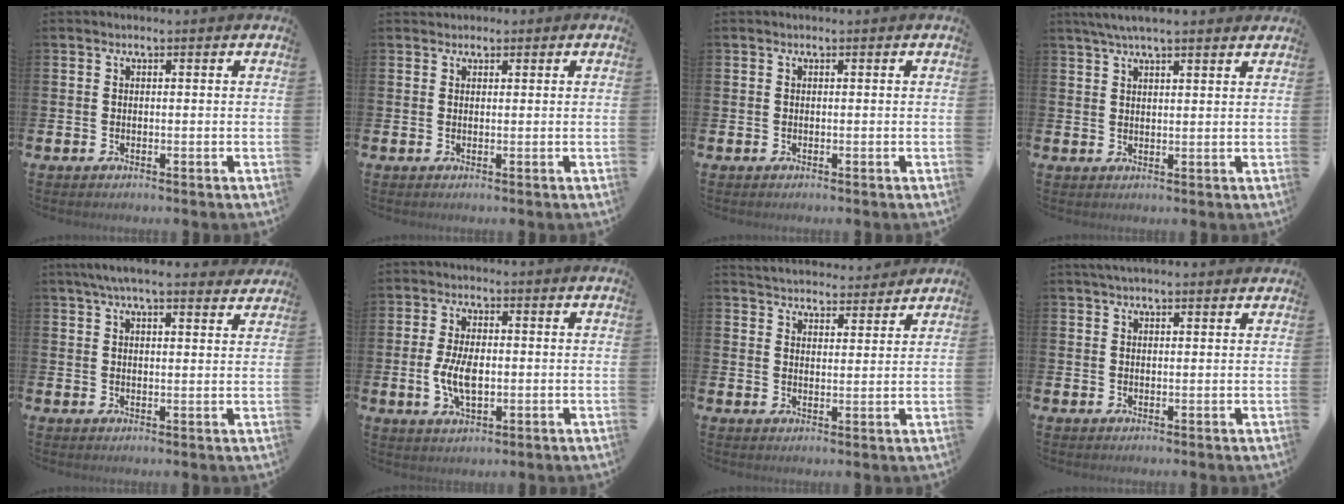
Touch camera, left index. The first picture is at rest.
{"total": 1.2, "force": [1.0, 0.7, -0.1], "torque": [0.008, 0.003, 0.018]}
{"total": 0.0}
{"total": 4.2, "force": [3.6, 0.5, 2.0], "torque": [-0.049, -0.001, 0.065]}
{"total": 5.3, "force": [4.7, 0.8, 2.3], "torque": [-0.054, -0.009, 0.086]}
{"total": 5.8, "force": [-0.3, 2.9, 5.0], "torque": [-0.098, -0.001, -0.010]}
{"total": 4.6, "force": [4.5, 0.7, -0.2], "torque": [-0.009, -0.030, 0.081]}
{"total": 2.1, "force": [1.9, 0.4, 0.8], "torque": [-0.020, 0.003, 0.034]}